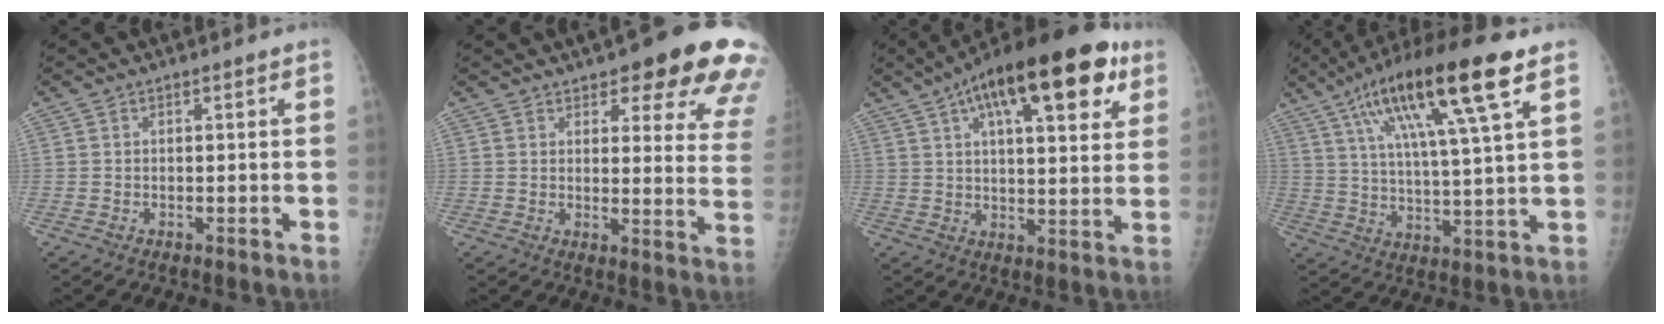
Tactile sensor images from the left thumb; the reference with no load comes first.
{"total": 17.8, "force": [11.2, 5.6, 12.7], "torque": [-0.109, -0.043, 0.118]}
{"total": 22.4, "force": [11.0, 8.1, 17.8], "torque": [-0.253, -0.001, 0.161]}
{"total": 19.4, "force": [9.5, 2.8, 16.7], "torque": [-0.290, -0.009, 0.160]}